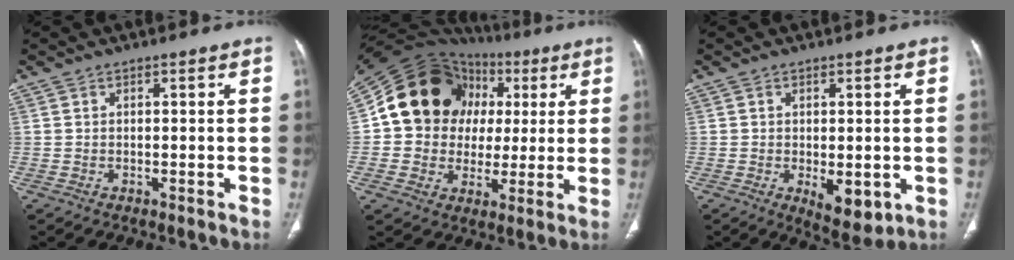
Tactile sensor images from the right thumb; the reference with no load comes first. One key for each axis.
{"total": 19.6, "fx": 4.2, "fy": 16.9, "fz": 9.1, "tx": -0.108, "ty": 0.032, "tz": 0.079}
{"total": 6.4, "fx": -1.5, "fy": 2.9, "fz": 5.5, "tx": -0.069, "ty": -0.015, "tz": -0.011}